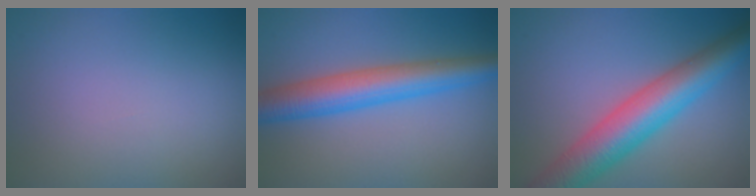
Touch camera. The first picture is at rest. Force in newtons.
{"total": 6.3, "press": 6.3, "slide": 0.1}
{"total": 8.1, "press": 8.1, "slide": 0.1}